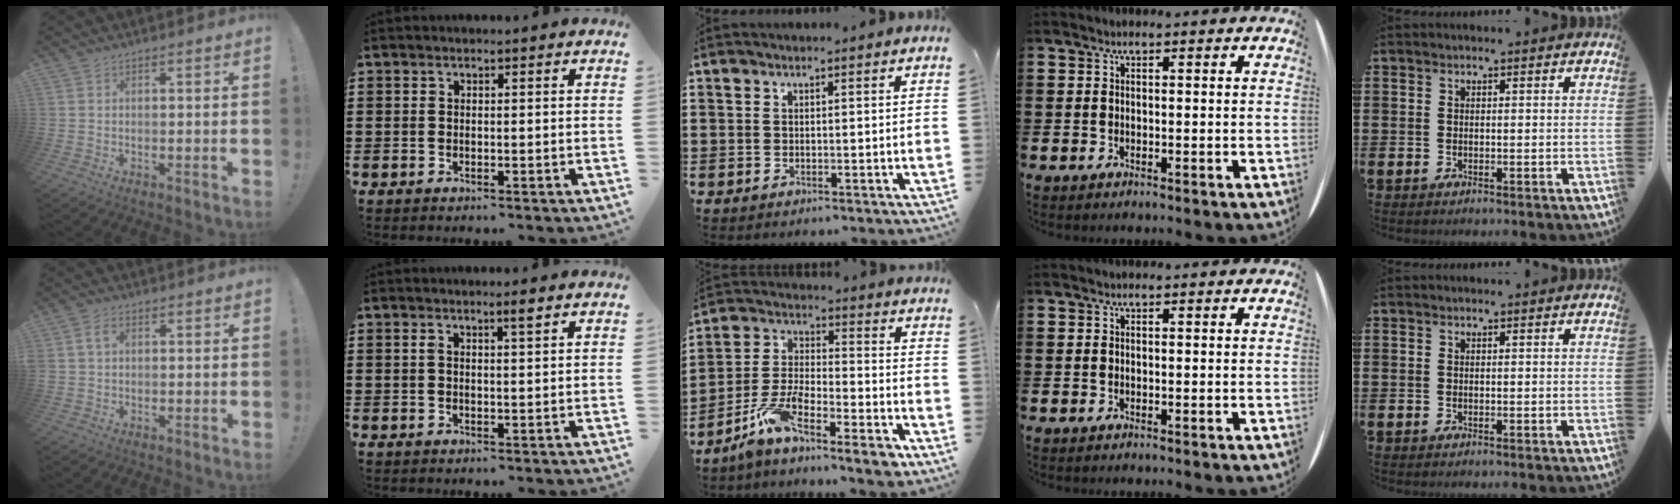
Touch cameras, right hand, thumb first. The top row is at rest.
{"thumb": {"total": 3.0, "force": [0.7, 2.2, 2.0], "torque": [-0.038, 0.009, 0.012]}, "index": {"total": 1.9, "force": [1.0, 0.0, 1.6], "torque": [-0.025, -0.003, 0.015]}, "middle": {"total": 8.7, "force": [-6.7, 1.6, 5.3], "torque": [-0.116, -0.001, -0.134]}}